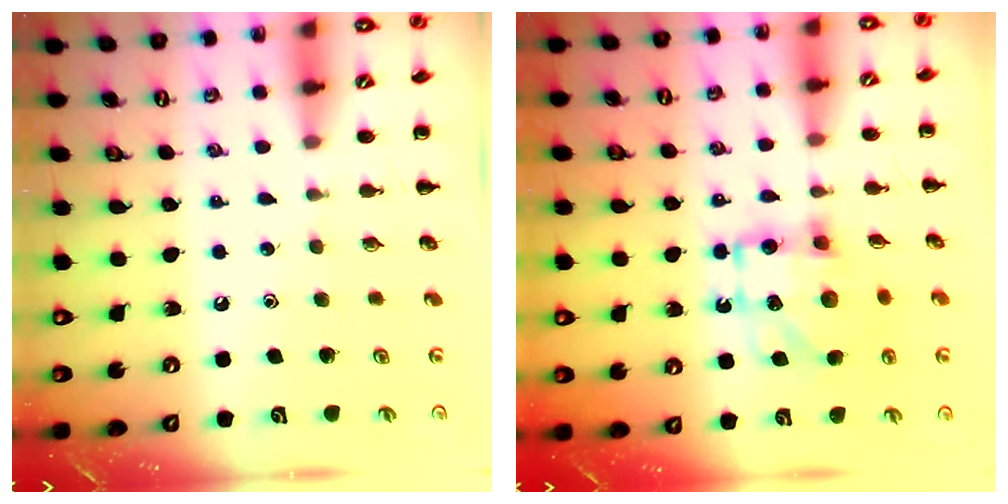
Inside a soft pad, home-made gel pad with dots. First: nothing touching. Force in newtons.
{"total": 12.3, "press": 12.2, "slide": 1.5}